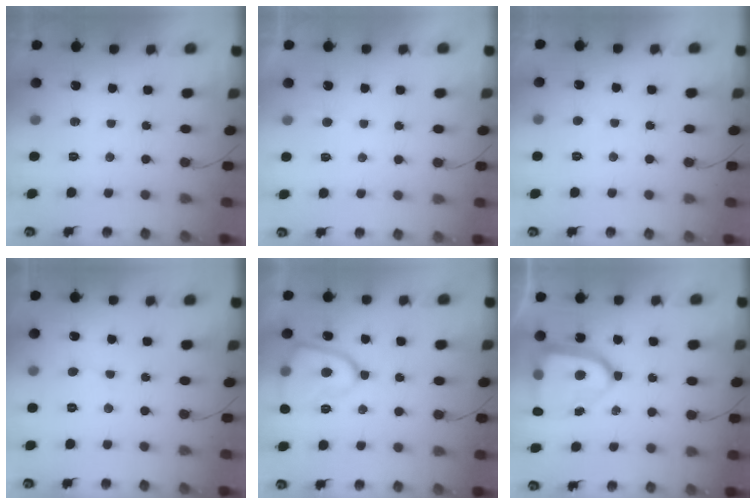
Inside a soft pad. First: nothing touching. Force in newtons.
{"total": 1.6, "press": 1.6, "slide": 0.2}
{"total": 1.8, "press": 1.8, "slide": 0.2}
{"total": 2.6, "press": 2.6, "slide": 0.2}
{"total": 13.7, "press": 13.6, "slide": 1.4}
{"total": 16.0, "press": 15.9, "slide": 1.3}